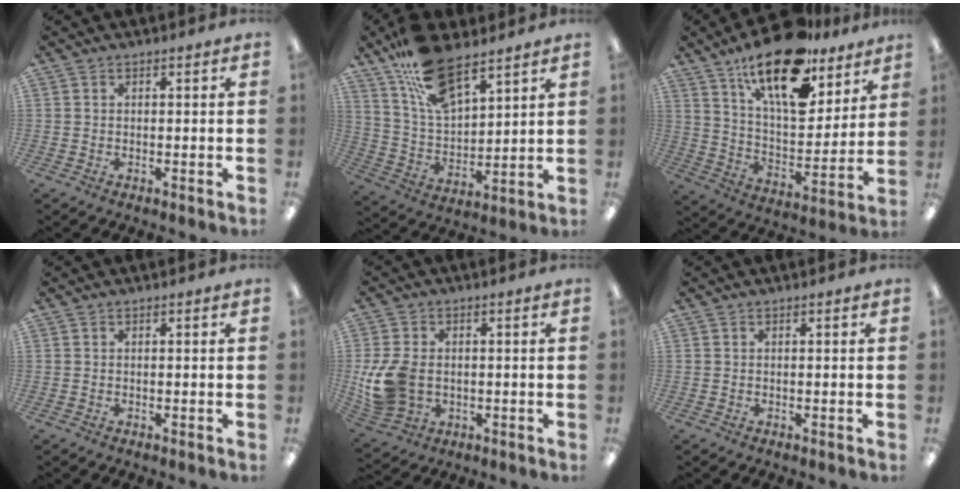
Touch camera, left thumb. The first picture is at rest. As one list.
[{"total": 16.4, "force": [11.4, 7.0, 9.5], "torque": [-0.187, -0.048, 0.209]}, {"total": 21.2, "force": [14.5, 8.6, 12.9], "torque": [-0.216, -0.082, 0.249]}, {"total": 0.0}, {"total": 11.4, "force": [-0.9, 8.4, 7.6], "torque": [-0.172, 0.005, -0.014]}, {"total": 0.0}]